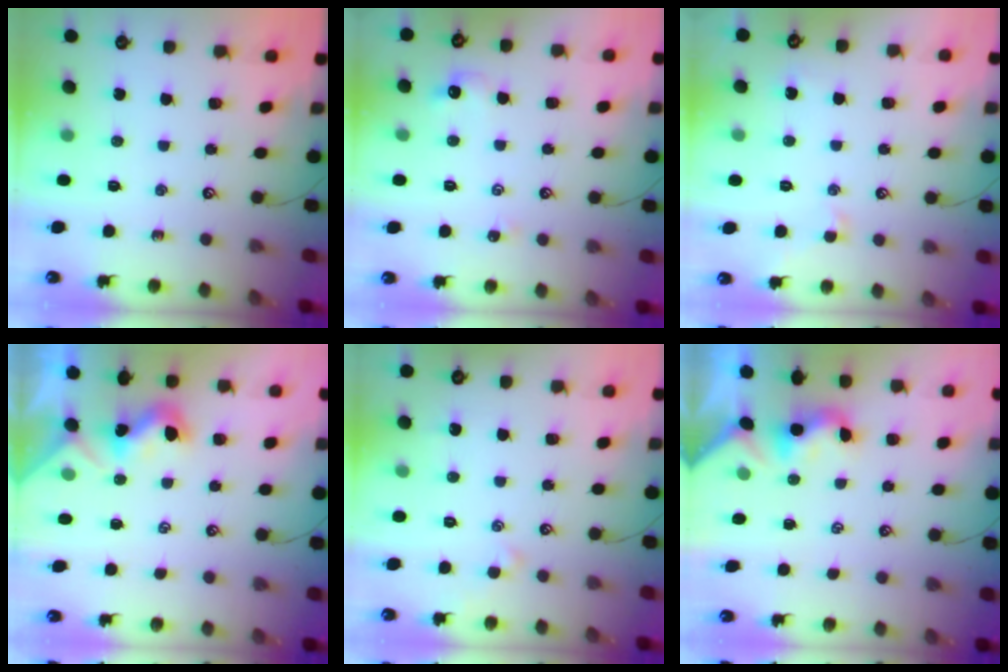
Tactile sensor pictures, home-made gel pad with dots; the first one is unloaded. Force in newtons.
{"total": 1.9, "press": 1.8, "slide": 0.6}
{"total": 0.5, "press": 0.2, "slide": 0.5}
{"total": 1.3, "press": 1.3, "slide": 0.3}
{"total": 2.1, "press": 2.0, "slide": 0.4}
{"total": 2.0, "press": 2.0, "slide": 0.5}